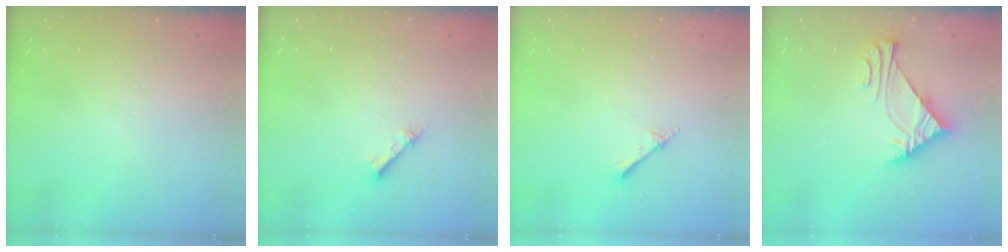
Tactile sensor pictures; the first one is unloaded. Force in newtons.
{"total": 1.6, "press": 1.6, "slide": 0.2}
{"total": 2.5, "press": 2.5, "slide": 0.2}
{"total": 6.5, "press": 6.4, "slide": 1.2}